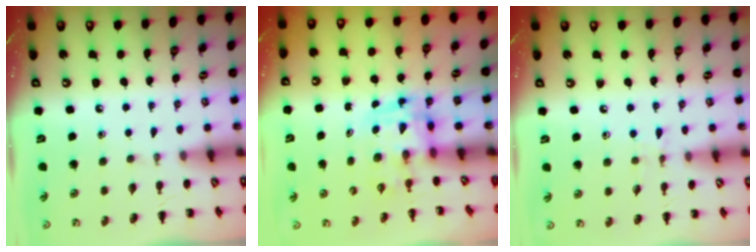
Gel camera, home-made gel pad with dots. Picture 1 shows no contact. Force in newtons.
{"total": 3.6, "press": 3.5, "slide": 0.6}
{"total": 5.1, "press": 4.7, "slide": 2.0}